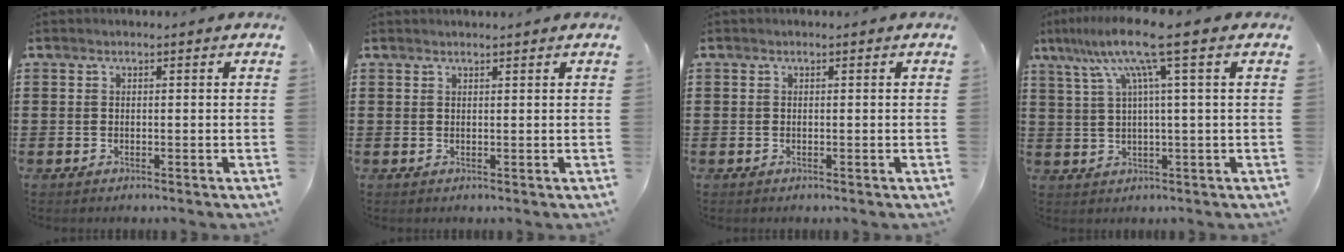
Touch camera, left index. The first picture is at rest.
{"total": 0.8, "force": [0.8, -0.1, 0.3], "torque": [-0.005, -0.002, 0.016]}
{"total": 0.0}
{"total": 9.9, "force": [4.7, -0.6, 8.7], "torque": [-0.192, -0.010, 0.071]}